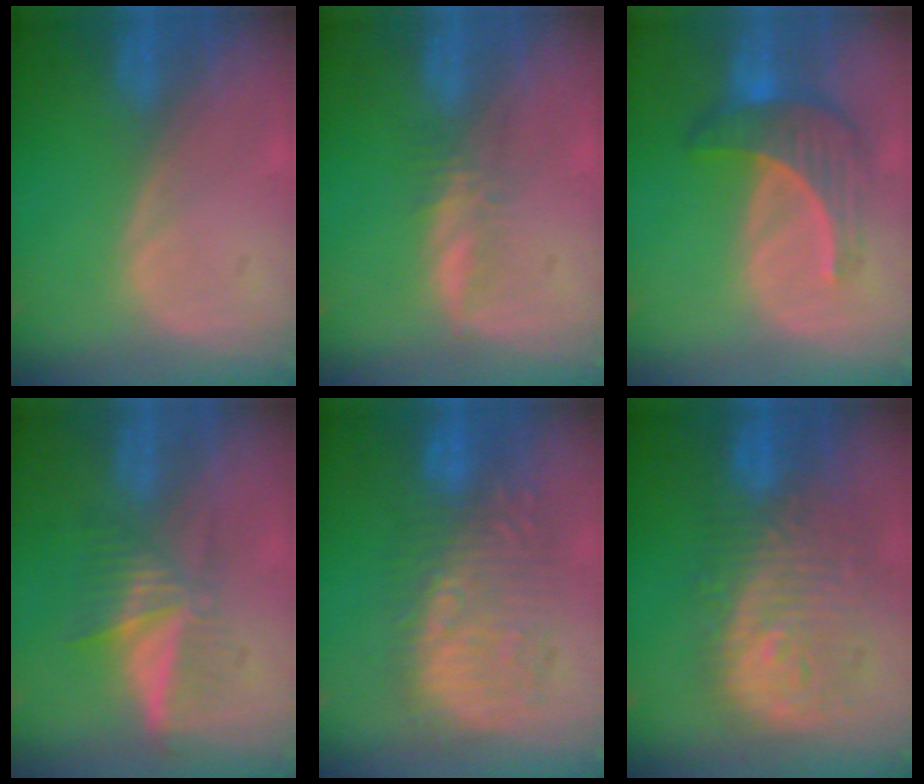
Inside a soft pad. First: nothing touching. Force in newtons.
{"total": 2.0, "press": 1.8, "slide": 0.6}
{"total": 7.3, "press": 6.7, "slide": 2.9}
{"total": 6.3, "press": 5.3, "slide": 3.5}
{"total": 9.5, "press": 9.4, "slide": 1.0}
{"total": 11.5, "press": 10.6, "slide": 4.5}